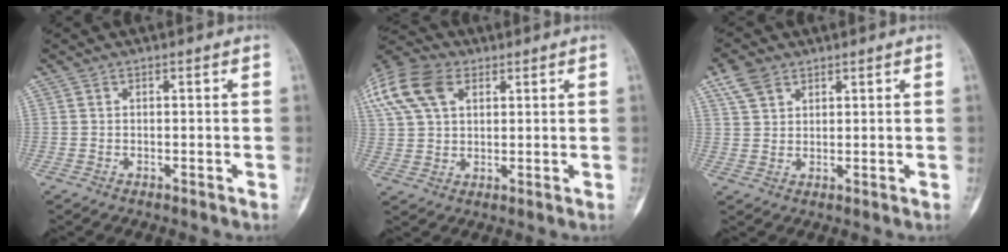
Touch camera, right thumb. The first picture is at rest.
{"total": 16.6, "force": [6.9, 10.9, 10.3], "torque": [-0.236, 0.025, 0.128]}
{"total": 5.2, "force": [3.2, 3.3, 2.5], "torque": [-0.040, -0.004, 0.067]}